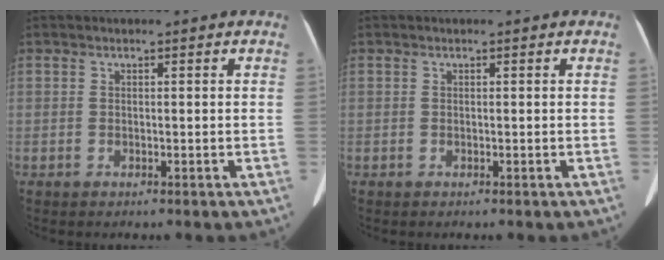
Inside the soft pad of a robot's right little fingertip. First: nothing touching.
{"total": 0.0}